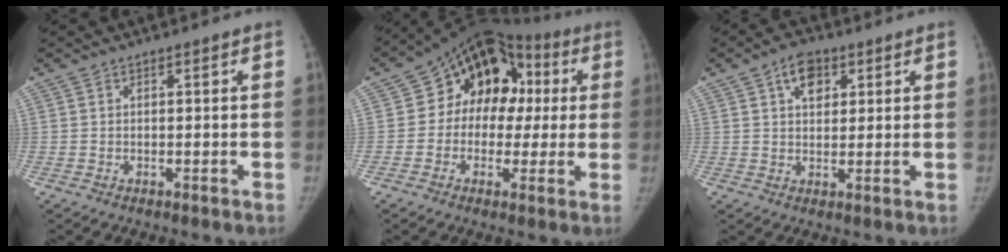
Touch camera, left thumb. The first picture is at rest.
{"total": 15.5, "force": [2.0, 11.7, 9.9], "torque": [-0.081, 0.041, 0.018]}
{"total": 6.0, "force": [2.7, 3.9, 3.7], "torque": [-0.036, -0.003, 0.039]}